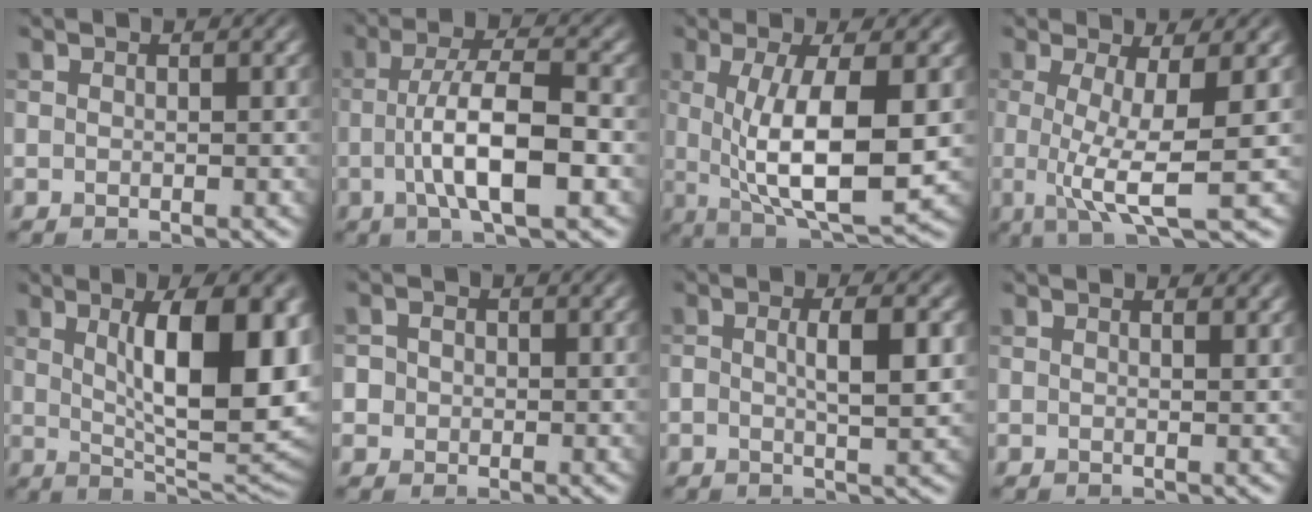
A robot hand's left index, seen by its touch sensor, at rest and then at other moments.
{"total": 7.2, "force": [-1.2, 1.9, 6.9], "torque": [-0.117, 0.006, -0.024]}
{"total": 8.8, "force": [0.1, 2.4, 8.5], "torque": [-0.140, -0.013, 0.007]}
{"total": 6.3, "force": [-0.4, 1.0, 6.2], "torque": [-0.102, -0.009, -0.006]}
{"total": 12.1, "force": [2.4, 3.9, 11.2], "torque": [-0.149, -0.006, 0.044]}
{"total": 2.5, "force": [0.4, 2.3, 0.8], "torque": [0.000, 0.009, -0.007]}
{"total": 3.4, "force": [0.2, 0.7, 3.3], "torque": [-0.054, 0.002, 0.003]}
{"total": 1.0, "force": [0.8, 0.3, 0.6], "torque": [-0.009, 0.000, 0.009]}